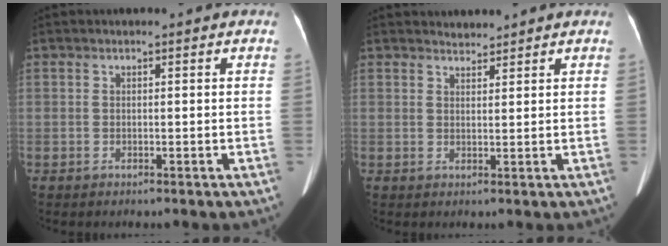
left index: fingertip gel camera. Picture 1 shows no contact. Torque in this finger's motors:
{"motor_torque": [0.05, -0.05, -0.07, 0.01]}